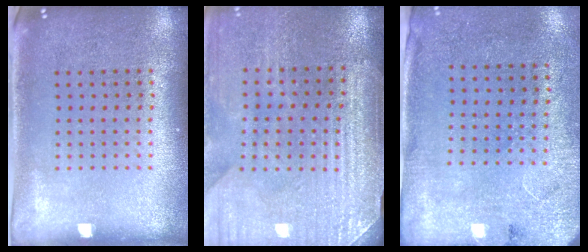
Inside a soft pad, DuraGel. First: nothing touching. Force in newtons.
{"total": 3.4, "press": 3.4, "slide": 0.3}
{"total": 2.6, "press": 2.2, "slide": 1.5}